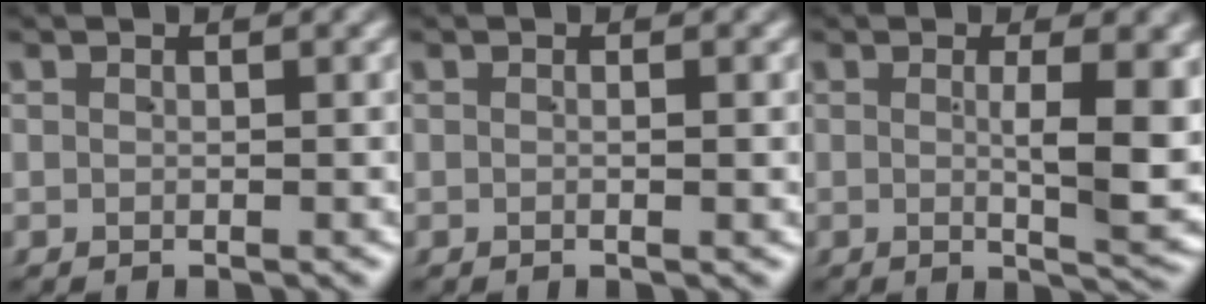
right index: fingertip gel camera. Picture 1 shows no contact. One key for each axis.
{"total": 0.5, "fx": 0.0, "fy": 0.0, "fz": 0.5, "tx": -0.007, "ty": 0.002, "tz": -0.003}
{"total": 5.6, "fx": 0.3, "fy": 0.5, "fz": 5.5, "tx": -0.077, "ty": -0.005, "tz": 0.007}